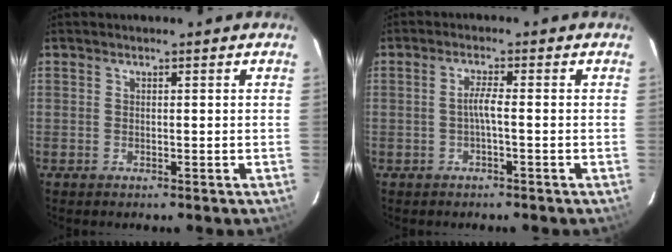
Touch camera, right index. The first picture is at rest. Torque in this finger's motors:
{"motor_torque": [0.22, -0.03, 0.34, 0.08]}